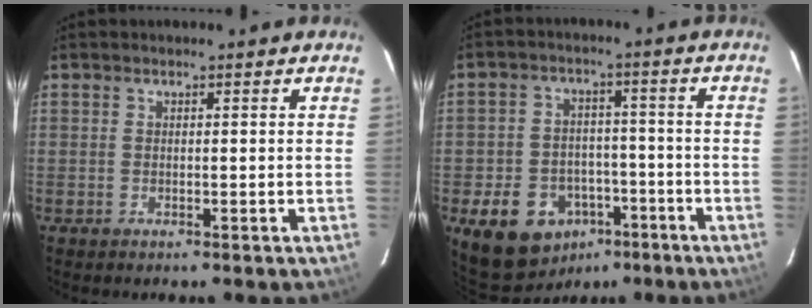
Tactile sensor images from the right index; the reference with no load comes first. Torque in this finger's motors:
{"motor_torque": [1.13, -1.01, 0.72, 0.12]}